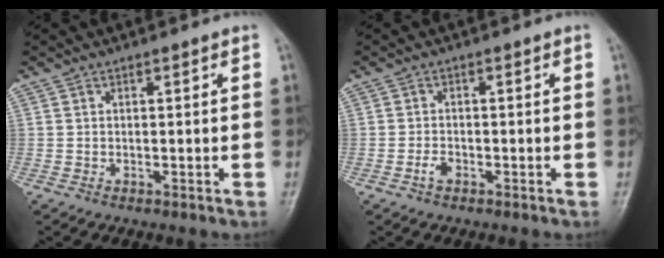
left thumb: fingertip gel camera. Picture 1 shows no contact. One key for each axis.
{"total": 1.6, "fx": -0.8, "fy": 1.0, "fz": 1.0, "tx": -0.020, "ty": 0.003, "tz": -0.018}